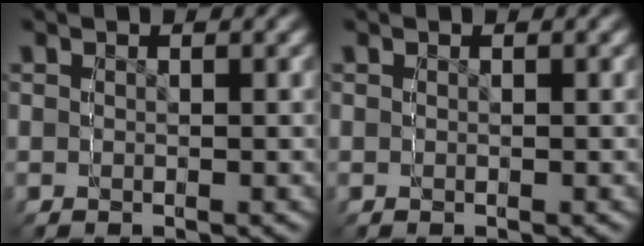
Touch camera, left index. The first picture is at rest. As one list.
[{"total": 0.0}]